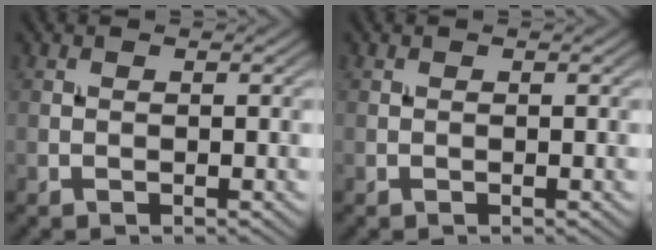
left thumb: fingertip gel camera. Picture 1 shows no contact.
{"total": 0.0}